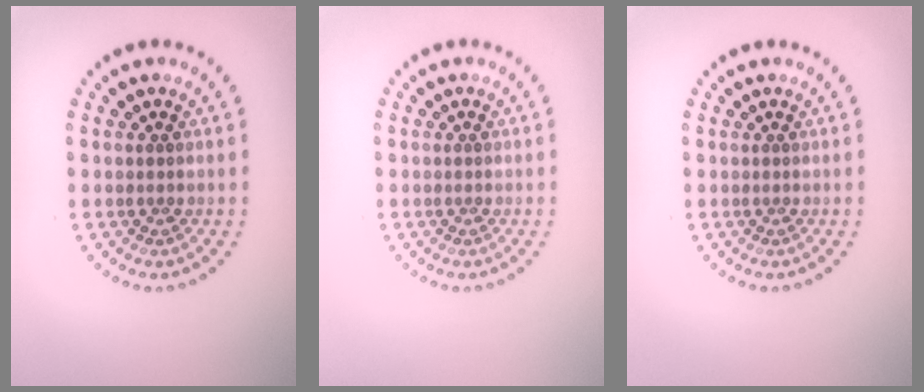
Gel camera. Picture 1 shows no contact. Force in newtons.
{"total": 0.0}
{"total": 0.0}